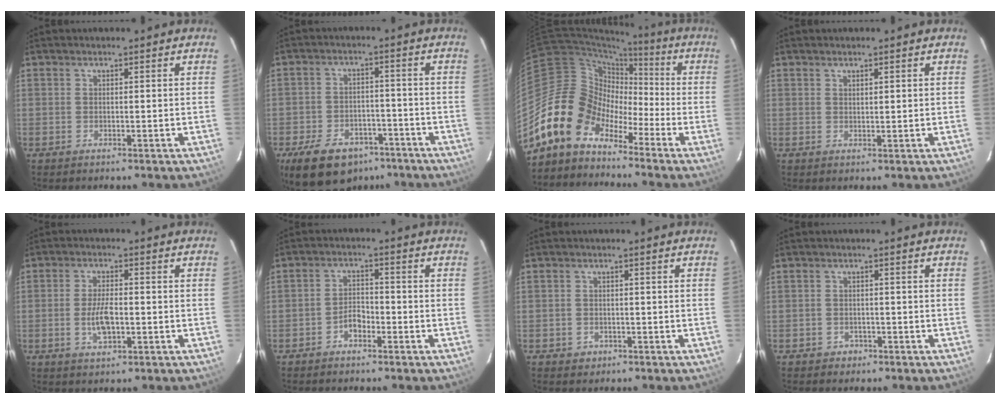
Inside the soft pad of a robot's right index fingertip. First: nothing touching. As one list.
[{"total": 15.0, "force": [-9.8, 8.9, 7.0], "torque": [-0.163, 0.010, -0.139]}, {"total": 11.9, "force": [-8.6, 6.3, 5.2], "torque": [-0.092, 0.029, -0.187]}, {"total": 1.0, "force": [0.7, 0.4, 0.7], "torque": [-0.011, 0.003, 0.013]}, {"total": 5.7, "force": [-1.4, 2.4, 5.0], "torque": [-0.099, -0.003, -0.023]}, {"total": 3.4, "force": [-2.3, 1.9, 1.7], "torque": [-0.038, 0.010, -0.039]}, {"total": 2.7, "force": [-1.2, 2.3, 0.5], "torque": [-0.015, 0.003, -0.014]}, {"total": 2.8, "force": [-1.5, 2.3, 0.3], "torque": [-0.014, 0.007, -0.020]}]